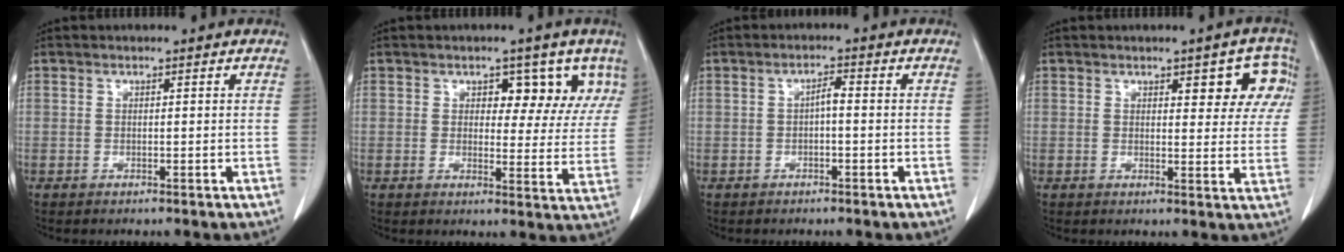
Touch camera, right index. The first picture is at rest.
{"total": 6.8, "force": [3.9, 3.9, 4.0], "torque": [-0.026, 0.002, 0.045]}
{"total": 1.9, "force": [-0.3, 0.5, 1.8], "torque": [-0.031, 0.007, -0.005]}
{"total": 6.9, "force": [3.0, 2.8, 5.6], "torque": [-0.043, 0.011, 0.031]}